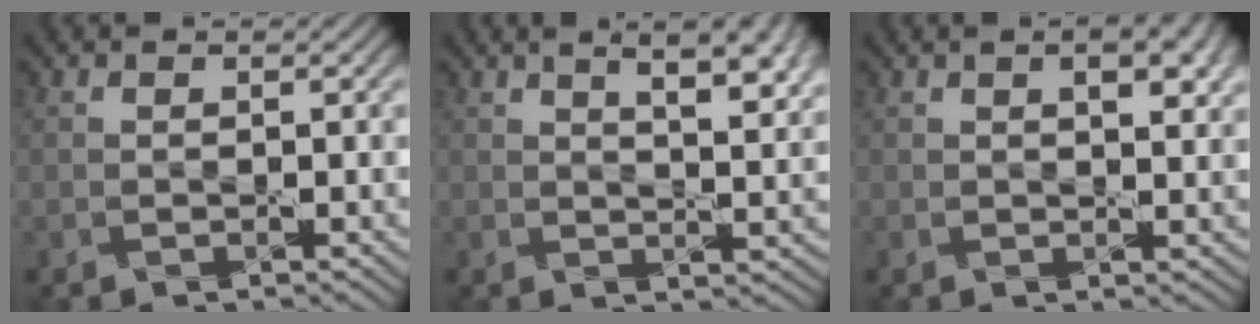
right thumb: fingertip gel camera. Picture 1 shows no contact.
{"total": 8.4, "force": [4.1, 2.8, 6.8], "torque": [-0.085, 0.014, 0.054]}
{"total": 4.6, "force": [2.0, 1.7, 3.8], "torque": [-0.061, 0.002, 0.030]}